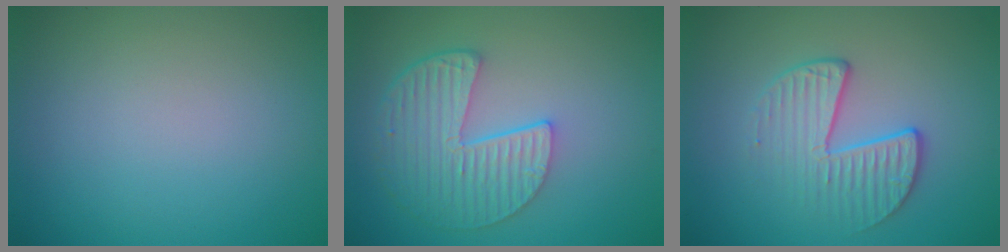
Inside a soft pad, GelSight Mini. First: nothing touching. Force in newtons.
{"total": 5.7, "press": 4.4, "slide": 3.7}
{"total": 3.5, "press": 2.9, "slide": 2.0}